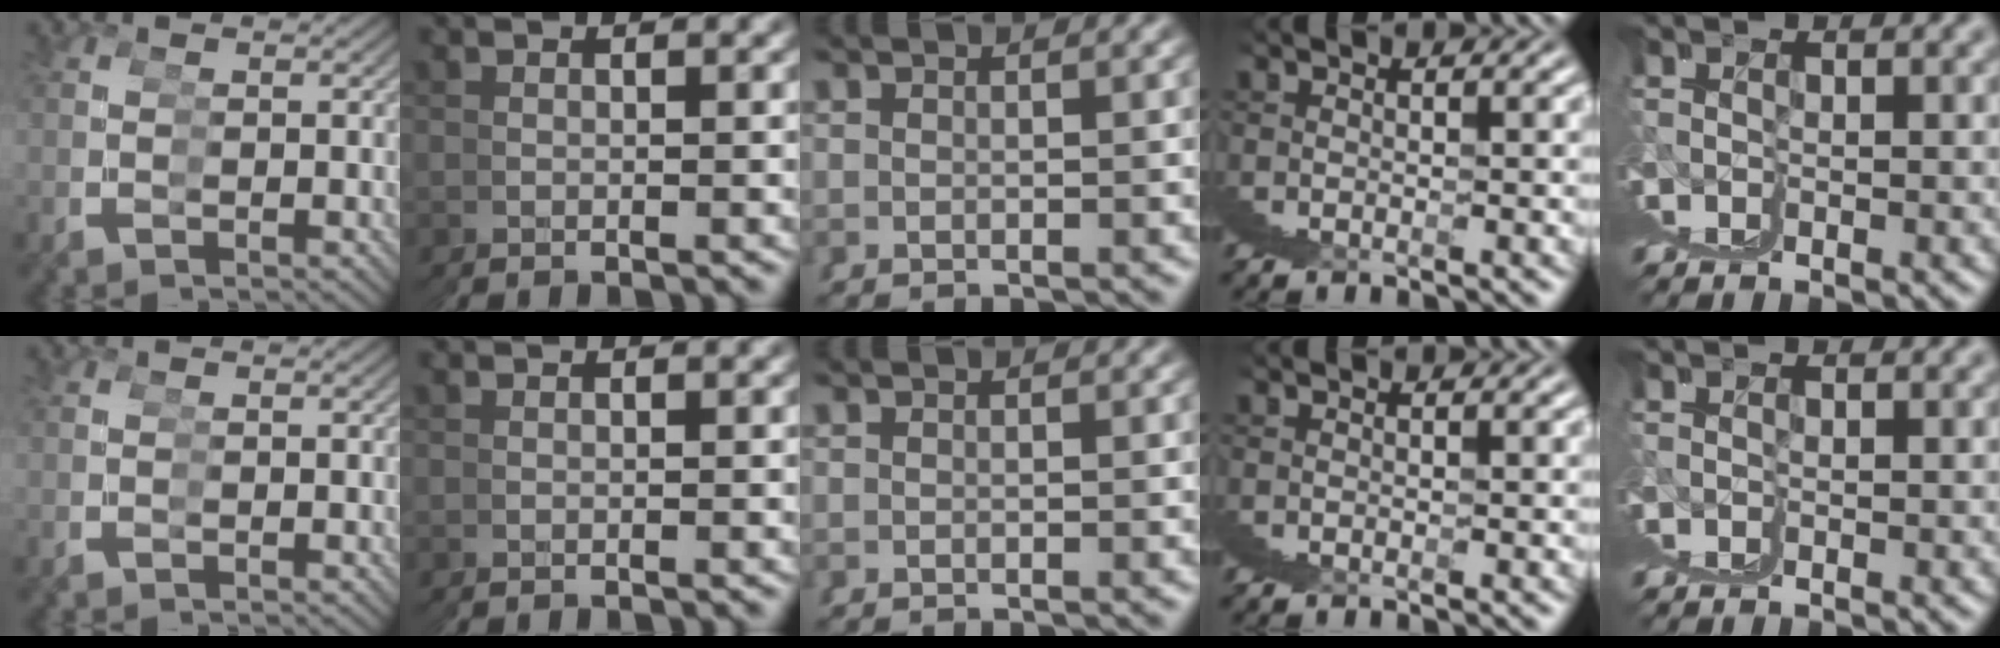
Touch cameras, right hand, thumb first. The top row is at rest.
{}